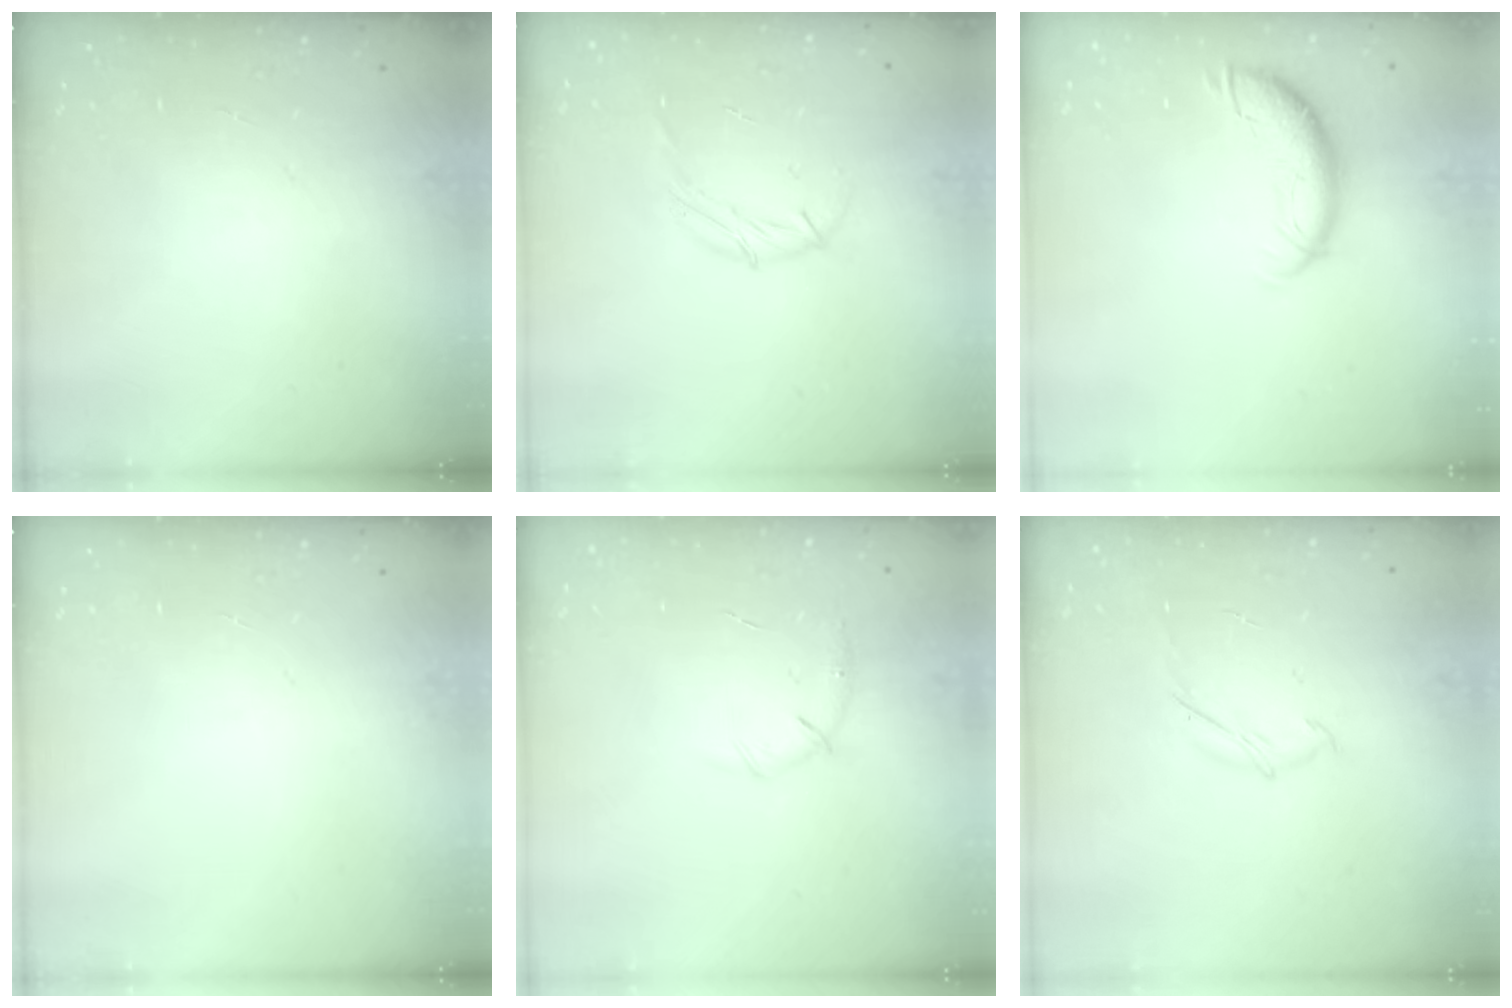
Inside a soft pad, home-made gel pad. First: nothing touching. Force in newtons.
{"total": 6.0, "press": 6.0, "slide": 0.4}
{"total": 10.0, "press": 9.9, "slide": 0.8}
{"total": 0.0}
{"total": 6.4, "press": 6.2, "slide": 1.6}
{"total": 6.2, "press": 6.1, "slide": 1.0}